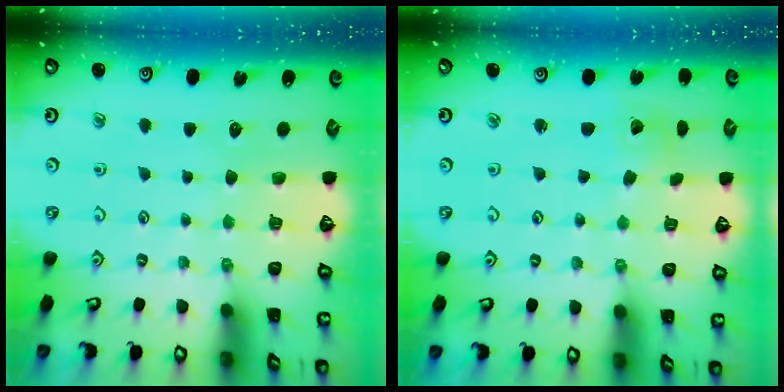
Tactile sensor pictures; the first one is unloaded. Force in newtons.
{"total": 2.6, "press": 2.6, "slide": 0.2}